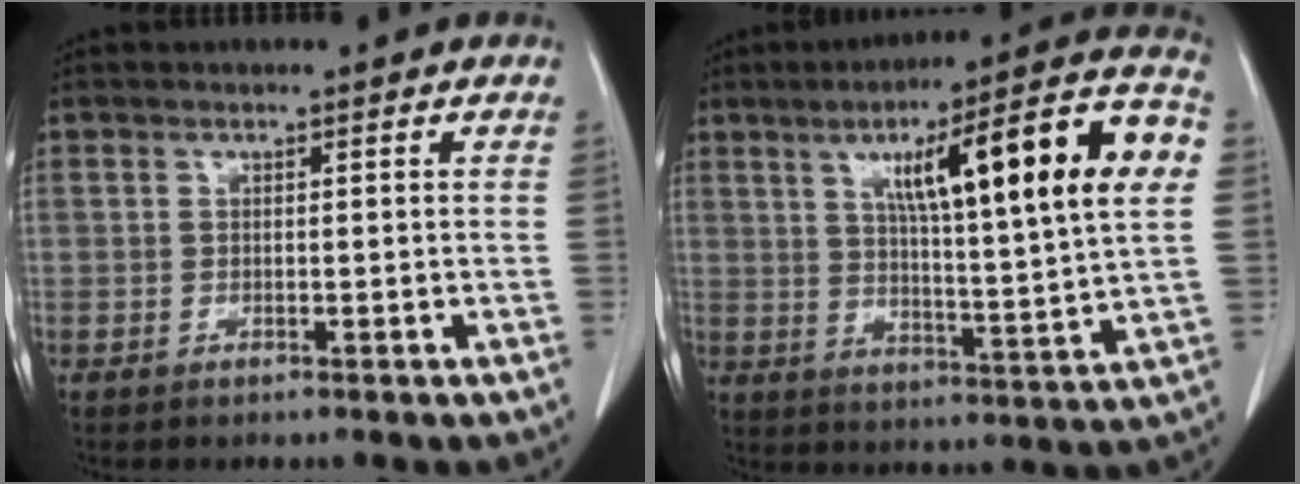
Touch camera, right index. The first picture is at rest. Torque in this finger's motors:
{"motor_torque": [1.49, -0.12, 0.76, 0.21]}